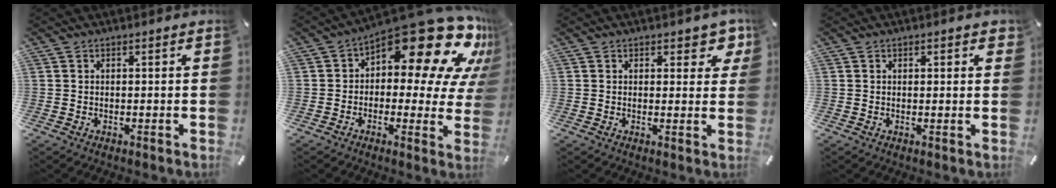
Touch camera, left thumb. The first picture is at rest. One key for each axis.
{"total": 21.3, "fx": 11.4, "fy": 9.7, "fz": 15.1, "tx": -0.195, "ty": -0.092, "tz": 0.190}
{"total": 4.8, "fx": 2.7, "fy": 2.7, "fz": 2.8, "tx": -0.021, "ty": -0.010, "tz": 0.042}
{"total": 1.3, "fx": 0.8, "fy": 0.6, "fz": 0.9, "tx": -0.001, "ty": -0.004, "tz": 0.010}